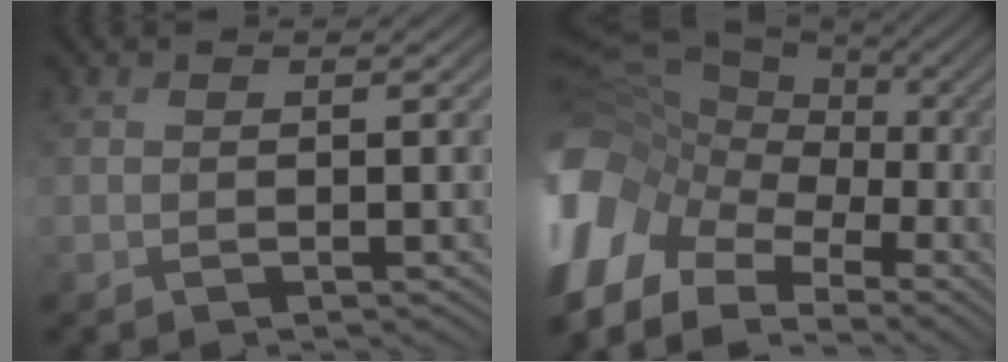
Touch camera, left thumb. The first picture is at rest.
{"total": 18.8, "force": [-5.7, 13.3, 12.0], "torque": [-0.317, 0.007, -0.087]}